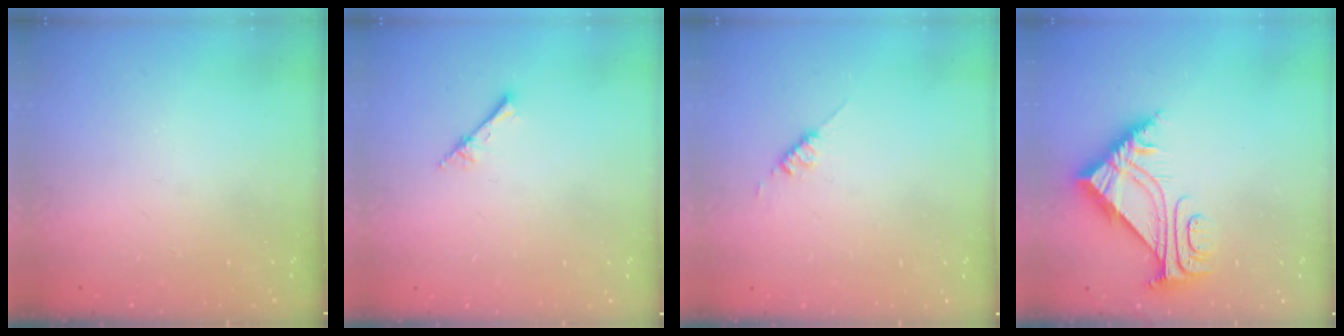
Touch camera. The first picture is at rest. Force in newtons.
{"total": 2.6, "press": 2.6, "slide": 0.3}
{"total": 2.6, "press": 2.6, "slide": 0.3}
{"total": 7.0, "press": 7.0, "slide": 0.7}